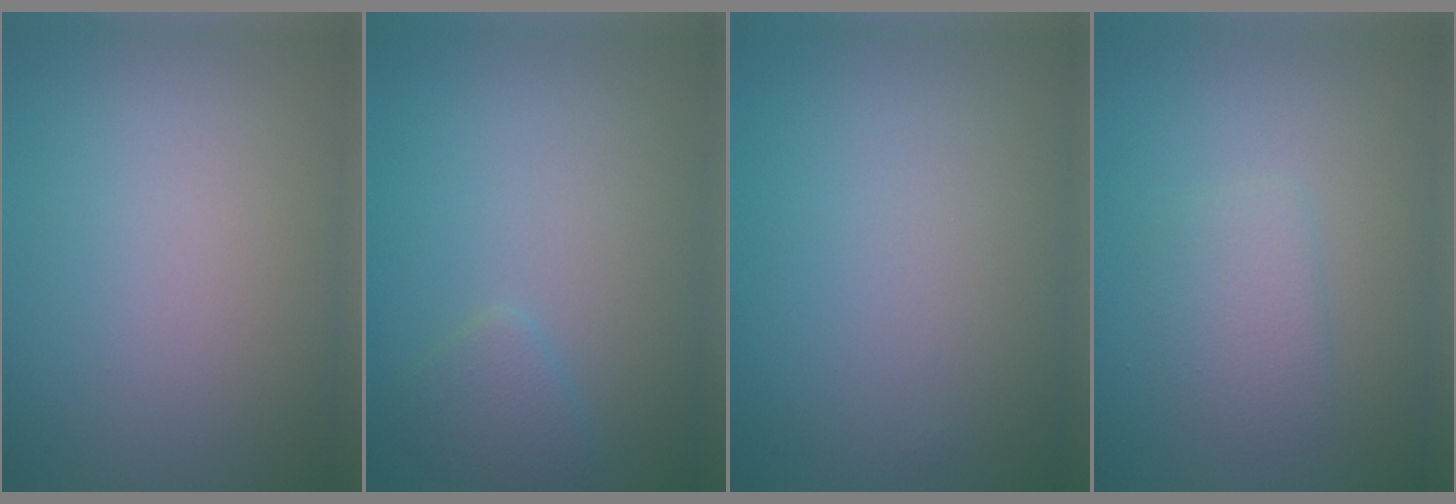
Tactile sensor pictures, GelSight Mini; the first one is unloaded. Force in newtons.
{"total": 1.6, "press": 1.6, "slide": 0.1}
{"total": 0.0}
{"total": 2.1, "press": 2.1, "slide": 0.1}